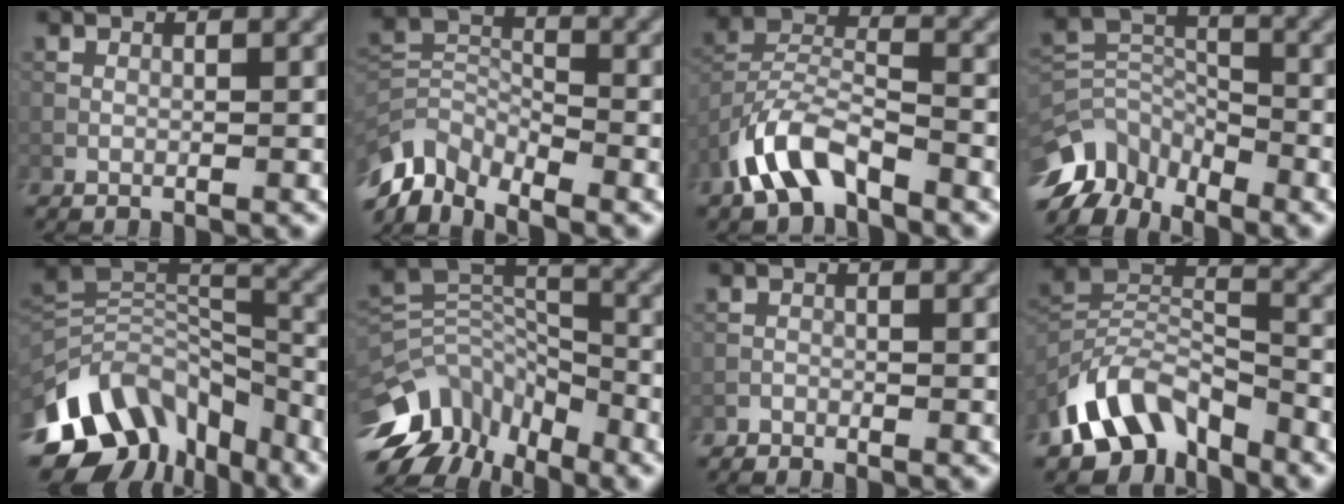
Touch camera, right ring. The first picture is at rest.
{"total": 6.7, "force": [-5.1, 3.3, 2.9], "torque": [-0.053, -0.005, -0.112]}
{"total": 6.3, "force": [-4.5, 2.6, 3.6], "torque": [-0.066, 0.003, -0.095]}
{"total": 8.6, "force": [-6.6, 4.6, 3.2], "torque": [-0.056, -0.001, -0.128]}
{"total": 11.9, "force": [-6.9, 7.6, 6.0], "torque": [-0.118, 0.014, -0.130]}
{"total": 10.4, "force": [-6.6, 6.2, 5.2], "torque": [-0.104, 0.014, -0.131]}
{"total": 1.1, "force": [-1.0, 0.3, 0.0], "torque": [-0.001, 0.002, -0.022]}
{"total": 8.8, "force": [-6.1, 4.6, 4.4], "torque": [-0.071, -0.003, -0.130]}